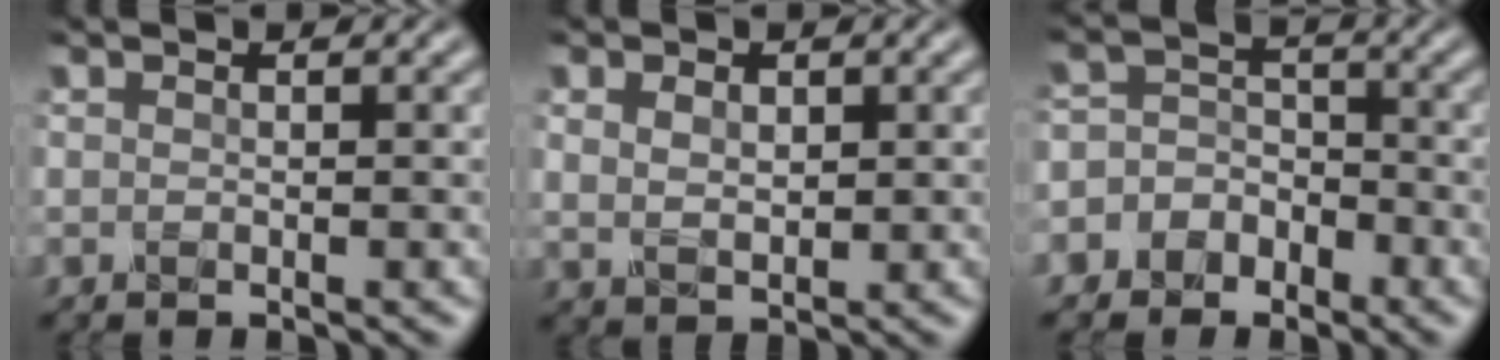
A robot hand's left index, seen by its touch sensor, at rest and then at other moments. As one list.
[{"total": 2.4, "force": [0.8, 1.6, 1.6], "torque": [-0.033, -0.004, 0.020]}, {"total": 5.3, "force": [-3.0, 4.3, 0.5], "torque": [0.020, 0.007, -0.072]}]